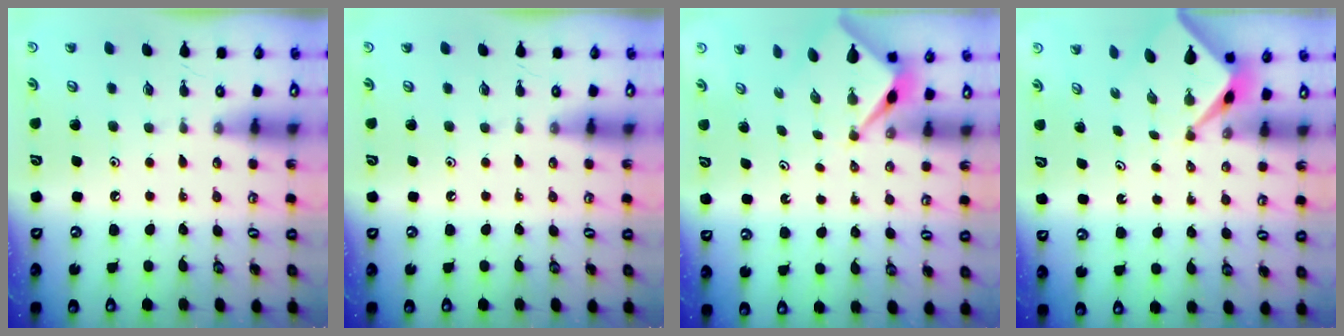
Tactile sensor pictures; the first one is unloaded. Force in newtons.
{"total": 0.0}
{"total": 2.5, "press": 2.5, "slide": 0.1}
{"total": 2.3, "press": 2.3, "slide": 0.3}